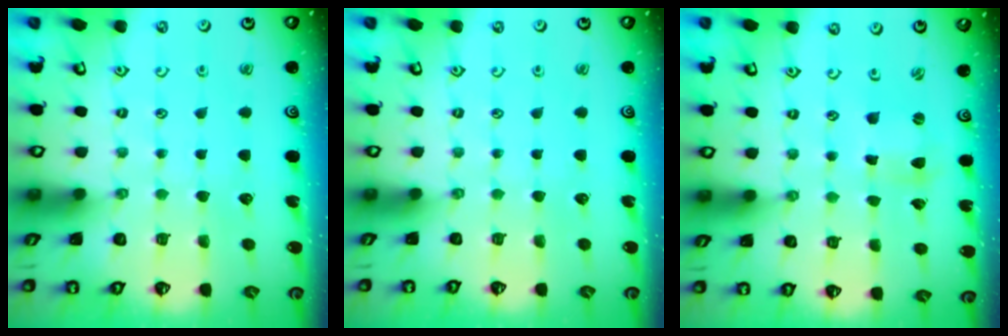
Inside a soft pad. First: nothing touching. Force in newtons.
{"total": 0.0}
{"total": 1.6, "press": 1.6, "slide": 0.3}